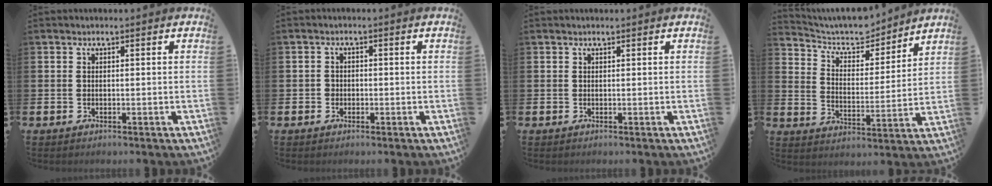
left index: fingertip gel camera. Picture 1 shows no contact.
{"total": 1.3, "force": [-0.4, 1.2, 0.3], "torque": [-0.001, 0.003, -0.012]}
{"total": 0.0}
{"total": 7.9, "force": [7.3, 2.4, 2.0], "torque": [-0.060, -0.059, 0.124]}